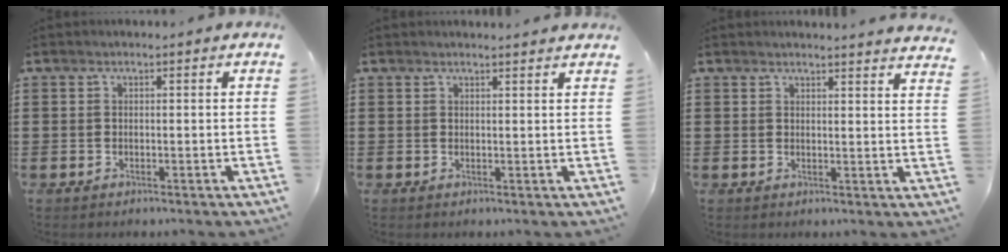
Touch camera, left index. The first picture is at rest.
{"total": 1.3, "force": [1.2, -0.1, 0.3], "torque": [-0.007, -0.002, 0.024]}
{"total": 2.5, "force": [2.4, -0.6, 0.3], "torque": [-0.011, -0.010, 0.046]}